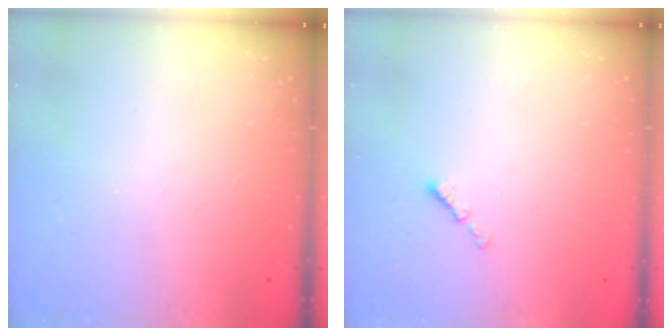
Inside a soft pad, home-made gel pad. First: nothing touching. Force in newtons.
{"total": 0.0}